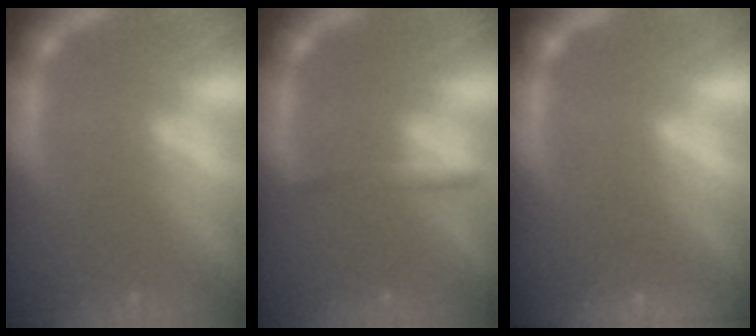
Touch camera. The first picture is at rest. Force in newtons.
{"total": 1.9}
{"total": 7.0}